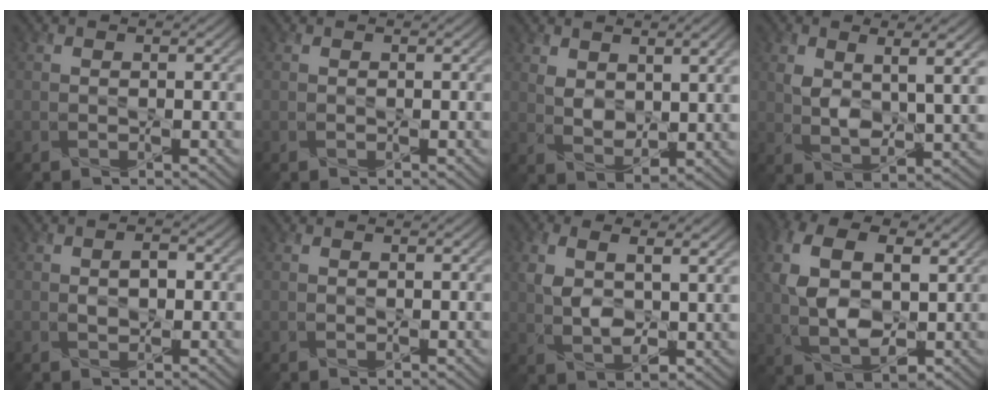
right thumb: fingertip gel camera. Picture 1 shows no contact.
{"total": 0.0}
{"total": 5.8, "force": [2.5, 2.9, 4.3], "torque": [-0.088, -0.007, 0.050]}
{"total": 6.2, "force": [2.2, 2.6, 5.2], "torque": [-0.104, -0.005, 0.041]}
{"total": 2.1, "force": [0.1, 1.3, 1.7], "torque": [-0.030, -0.001, 0.002]}
{"total": 0.0}
{"total": 6.5, "force": [1.9, 3.3, 5.3], "torque": [-0.115, -0.004, 0.035]}
{"total": 10.4, "force": [2.0, 6.2, 8.2], "torque": [-0.192, 0.003, 0.034]}